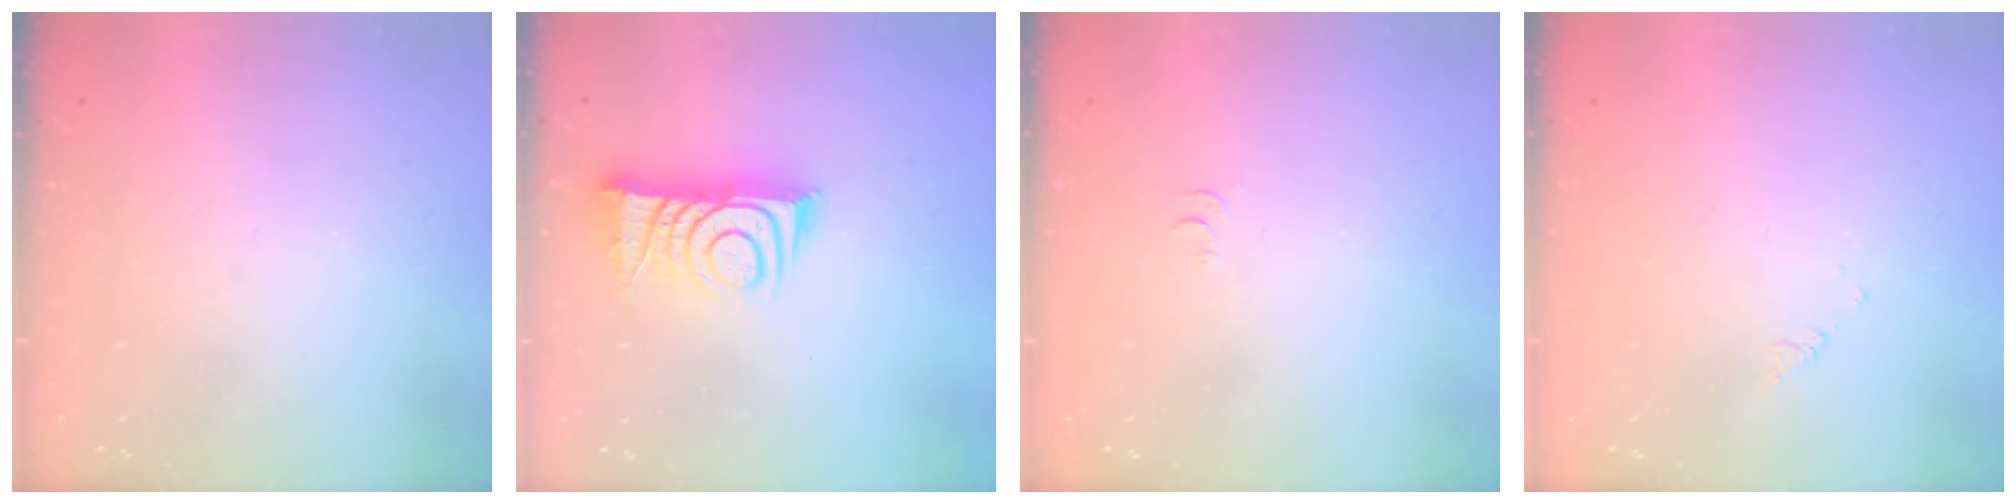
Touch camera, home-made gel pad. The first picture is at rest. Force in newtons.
{"total": 11.7, "press": 11.6, "slide": 0.9}
{"total": 3.5, "press": 3.5, "slide": 0.4}
{"total": 1.7, "press": 1.7, "slide": 0.3}